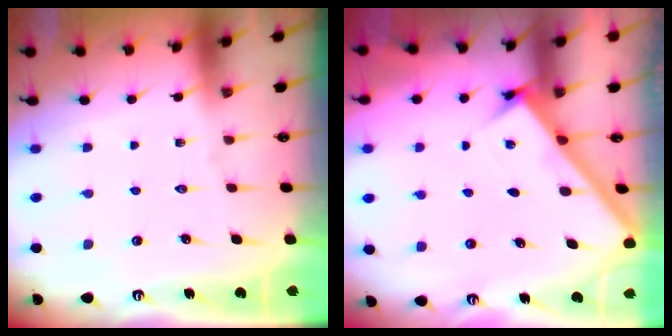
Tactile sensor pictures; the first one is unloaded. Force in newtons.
{"total": 2.6, "press": 2.6, "slide": 0.1}